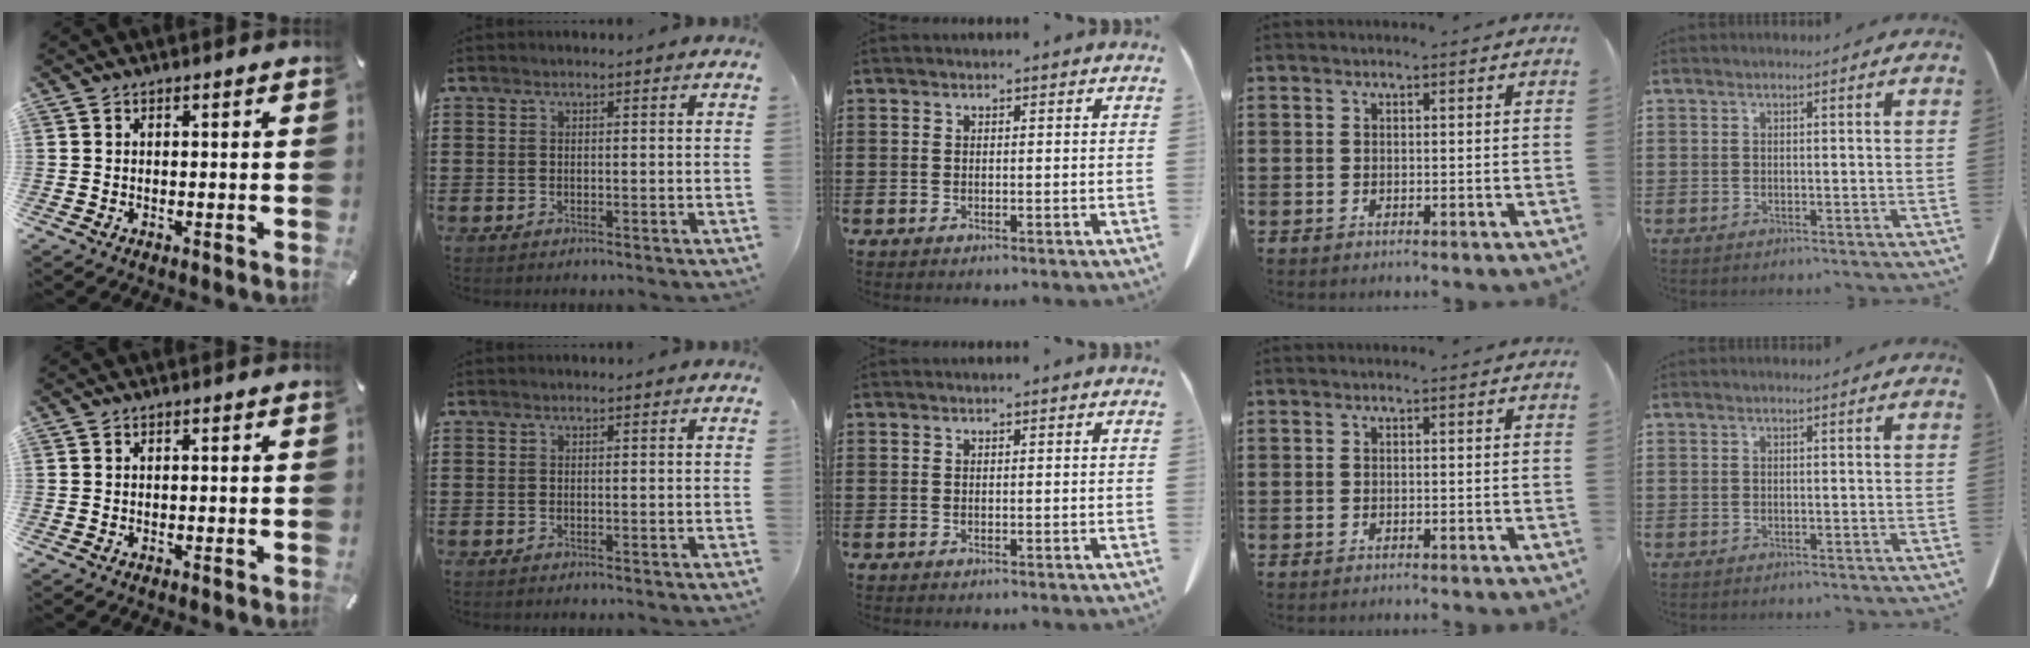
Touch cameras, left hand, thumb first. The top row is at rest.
{"ring": {"total": 0.5, "force": [-0.5, -0.1, 0.1], "torque": [-0.005, -0.001, -0.010]}}